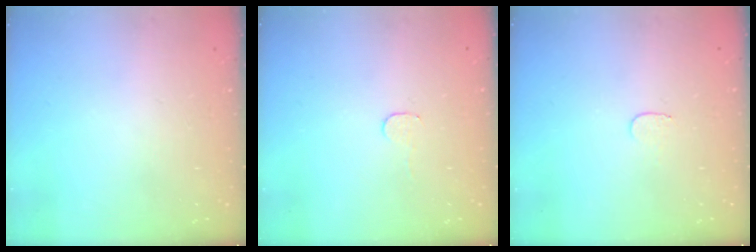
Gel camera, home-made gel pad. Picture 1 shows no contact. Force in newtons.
{"total": 2.8, "press": 2.8, "slide": 0.2}
{"total": 3.1, "press": 3.1, "slide": 0.3}